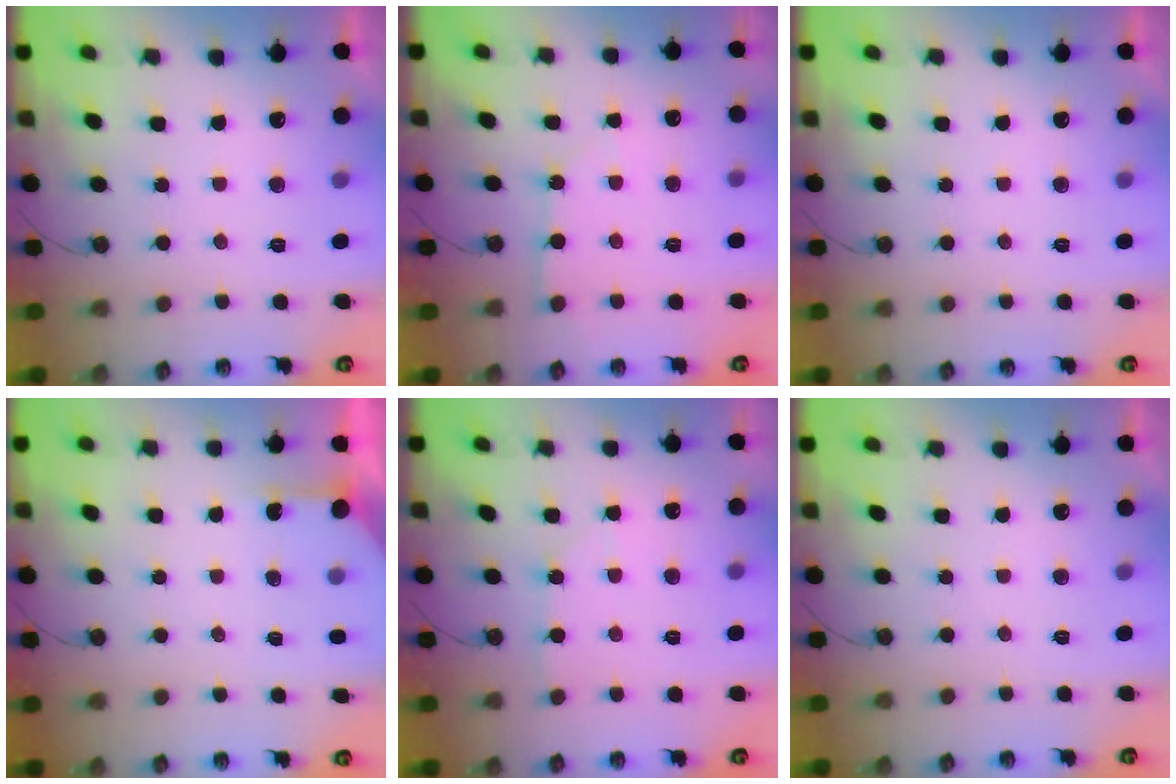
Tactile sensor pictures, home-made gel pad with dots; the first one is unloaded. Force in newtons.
{"total": 3.4, "press": 3.4, "slide": 0.4}
{"total": 0.0}
{"total": 1.9, "press": 1.9, "slide": 0.3}
{"total": 3.9, "press": 3.9, "slide": 0.5}
{"total": 0.0}